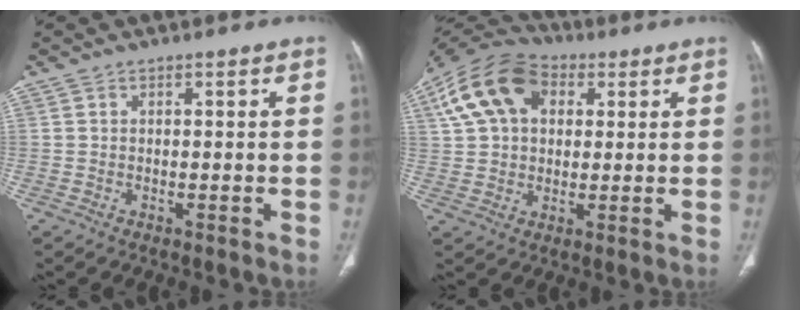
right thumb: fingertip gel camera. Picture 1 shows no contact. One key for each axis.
{"total": 16.1, "fx": 4.9, "fy": 11.0, "fz": 10.6, "tx": -0.195, "ty": 0.019, "tz": 0.080}